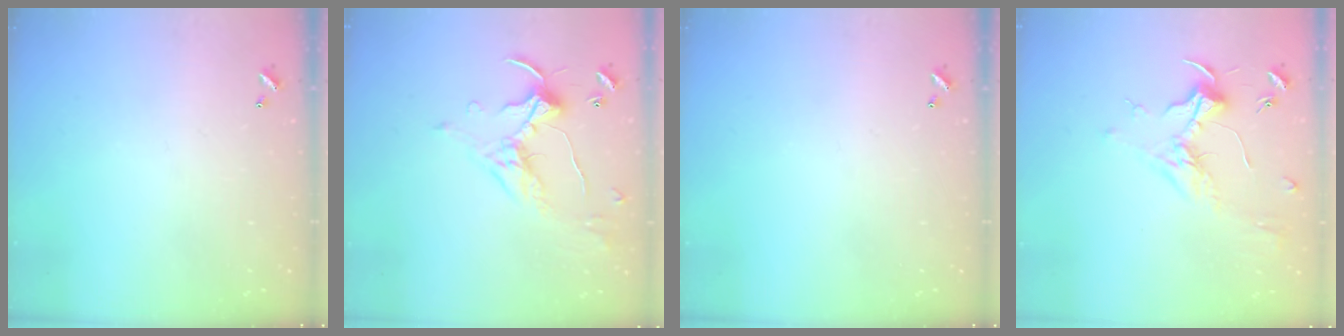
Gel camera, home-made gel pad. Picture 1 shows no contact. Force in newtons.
{"total": 1.7, "press": 1.5, "slide": 0.8}
{"total": 0.0}
{"total": 1.9, "press": 1.7, "slide": 0.8}